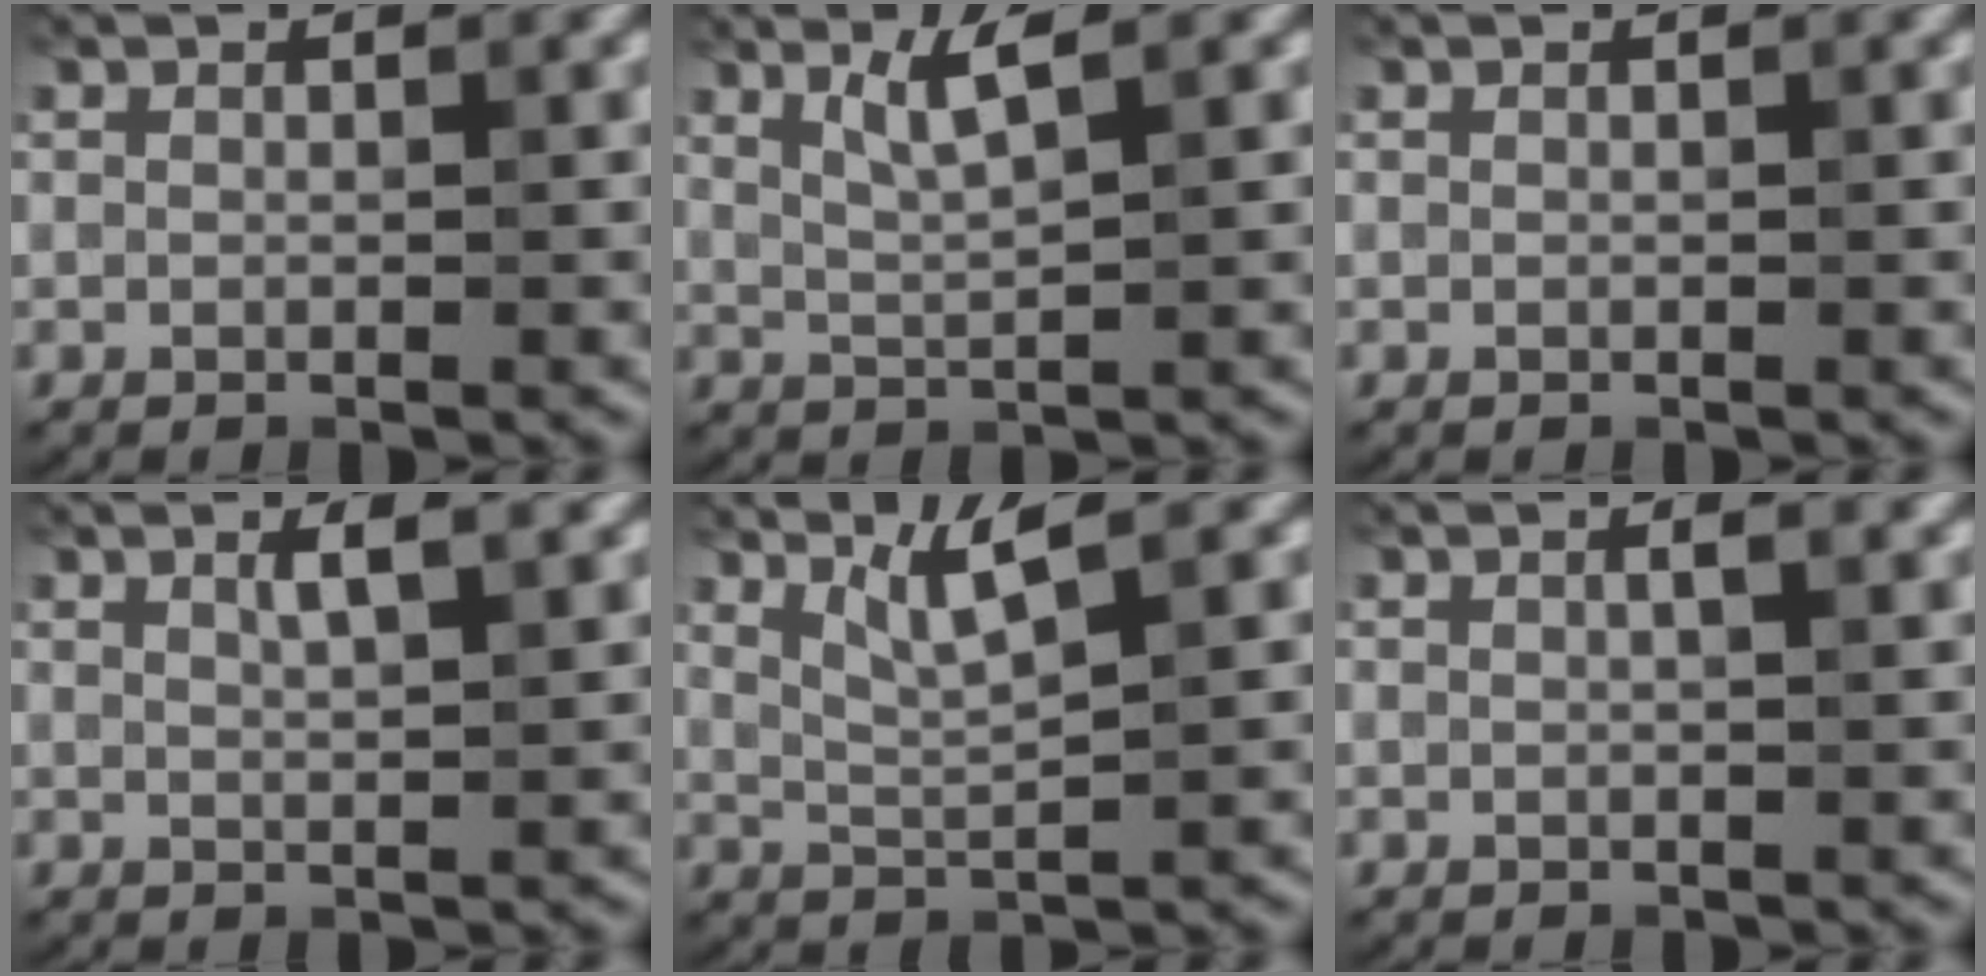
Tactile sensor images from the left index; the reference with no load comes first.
{"total": 2.7, "force": [1.3, 0.4, 2.3], "torque": [-0.047, -0.003, 0.030]}
{"total": 0.0}
{"total": 2.1, "force": [1.0, 0.6, 1.8], "torque": [-0.024, 0.004, 0.015]}
{"total": 3.3, "force": [1.9, 0.4, 2.7], "torque": [-0.057, -0.003, 0.046]}
{"total": 1.7, "force": [0.5, 0.7, 1.5], "torque": [-0.017, -0.002, -0.002]}